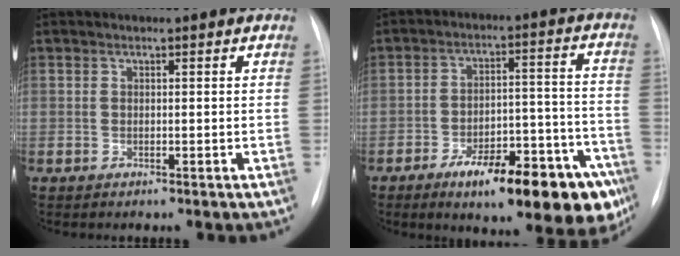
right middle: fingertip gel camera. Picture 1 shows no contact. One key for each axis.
{"total": 18.7, "fx": -11.5, "fy": 5.8, "fz": 13.6, "tx": -0.121, "ty": 0.039, "tz": -0.160}